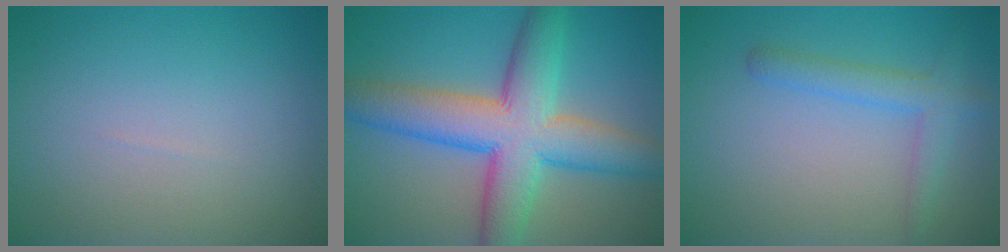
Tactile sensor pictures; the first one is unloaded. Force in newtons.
{"total": 9.8, "press": 9.8, "slide": 0.3}
{"total": 2.7, "press": 2.7, "slide": 0.1}